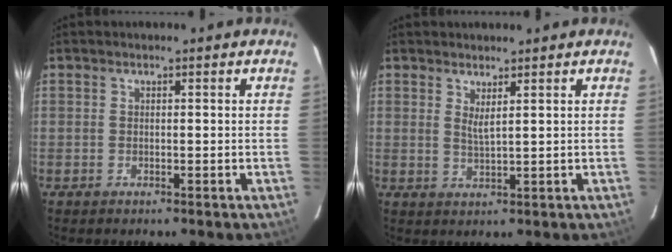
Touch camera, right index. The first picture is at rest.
{"total": 2.2, "force": [1.3, 0.0, 1.7], "torque": [-0.034, -0.006, 0.021]}